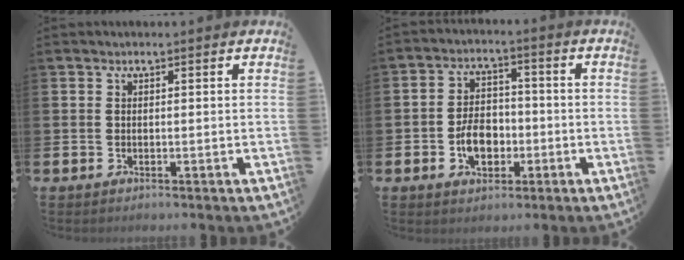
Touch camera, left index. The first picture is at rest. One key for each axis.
{"total": 5.6, "fx": -1.6, "fy": 3.9, "fz": 3.6, "tx": -0.045, "ty": 0.003, "tz": -0.033}